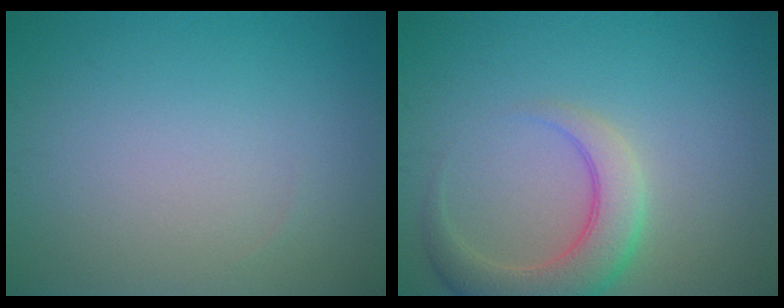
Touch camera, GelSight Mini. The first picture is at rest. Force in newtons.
{"total": 4.9, "press": 4.9, "slide": 0.5}